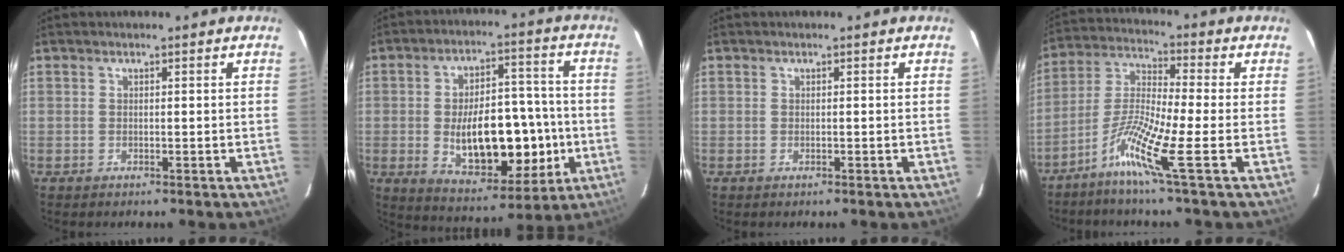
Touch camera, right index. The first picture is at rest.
{"total": 16.3, "force": [-2.6, 7.6, 14.1], "torque": [-0.221, 0.016, -0.026]}
{"total": 0.0}
{"total": 11.2, "force": [-5.2, -1.1, 9.8], "torque": [-0.196, -0.018, -0.112]}